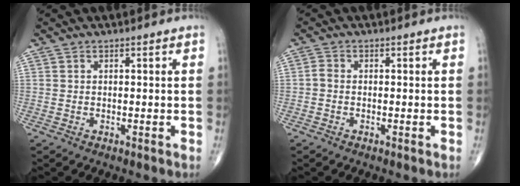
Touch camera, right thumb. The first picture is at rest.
{"total": 1.2, "force": [-0.4, 0.8, 0.9], "torque": [-0.017, 0.000, -0.013]}